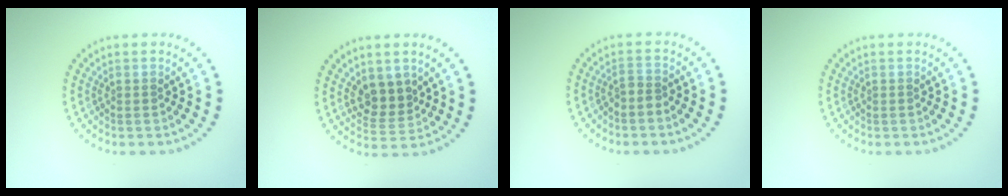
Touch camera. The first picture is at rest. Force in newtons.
{"total": 2.9, "press": 2.5, "slide": 1.4}
{"total": 1.0, "press": 0.6, "slide": 0.7}
{"total": 0.0}